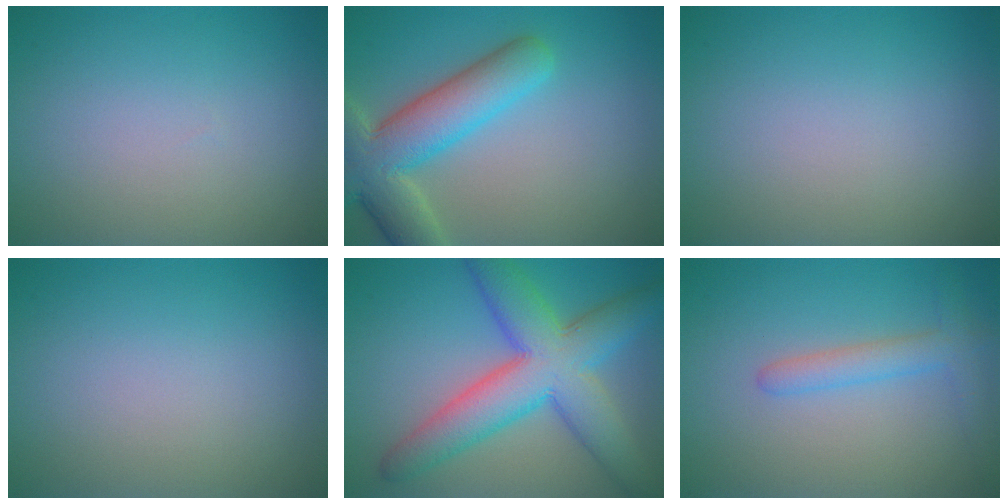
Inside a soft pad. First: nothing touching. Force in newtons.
{"total": 8.2, "press": 8.2, "slide": 0.6}
{"total": 0.0}
{"total": 0.0}
{"total": 9.4, "press": 9.3, "slide": 0.5}
{"total": 2.5, "press": 2.5, "slide": 0.2}